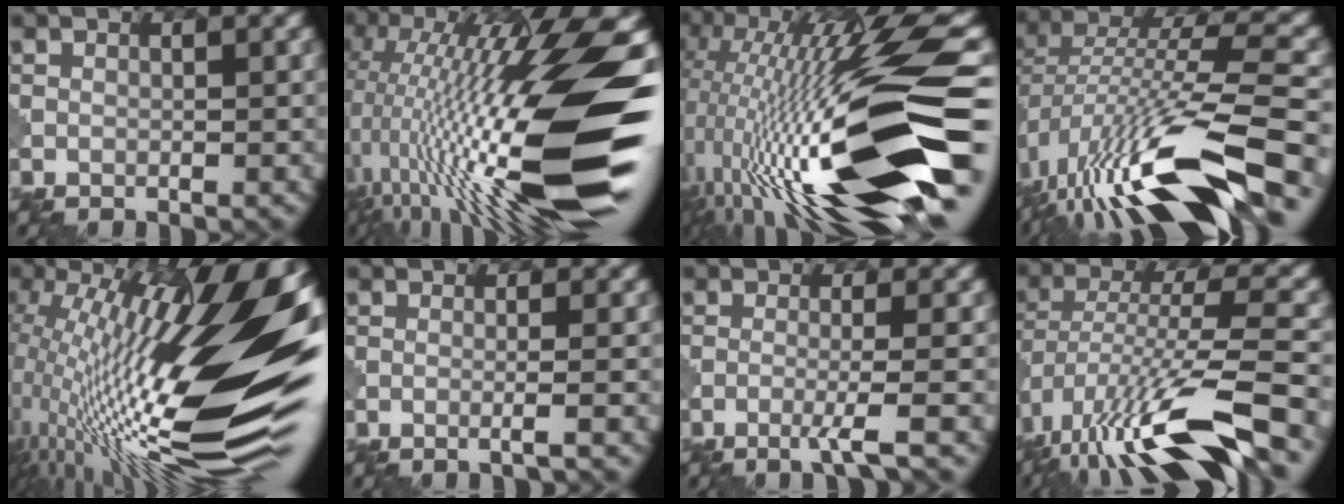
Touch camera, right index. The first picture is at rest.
{"total": 17.6, "force": [-2.8, 3.2, 17.1], "torque": [-0.297, 0.021, -0.049]}
{"total": 16.7, "force": [-4.0, 3.1, 15.9], "torque": [-0.292, 0.022, -0.061]}
{"total": 14.5, "force": [-6.7, 4.3, 12.2], "torque": [-0.236, 0.017, -0.113]}
{"total": 19.5, "force": [0.6, 5.7, 18.6], "torque": [-0.303, 0.002, -0.001]}
{"total": 1.9, "force": [-0.4, 0.5, 1.8], "torque": [-0.020, -0.002, -0.025]}
{"total": 2.9, "force": [-1.3, 0.2, 2.6], "torque": [-0.039, 0.002, -0.039]}
{"total": 12.8, "force": [-7.0, 3.4, 10.1], "torque": [-0.193, 0.005, -0.124]}